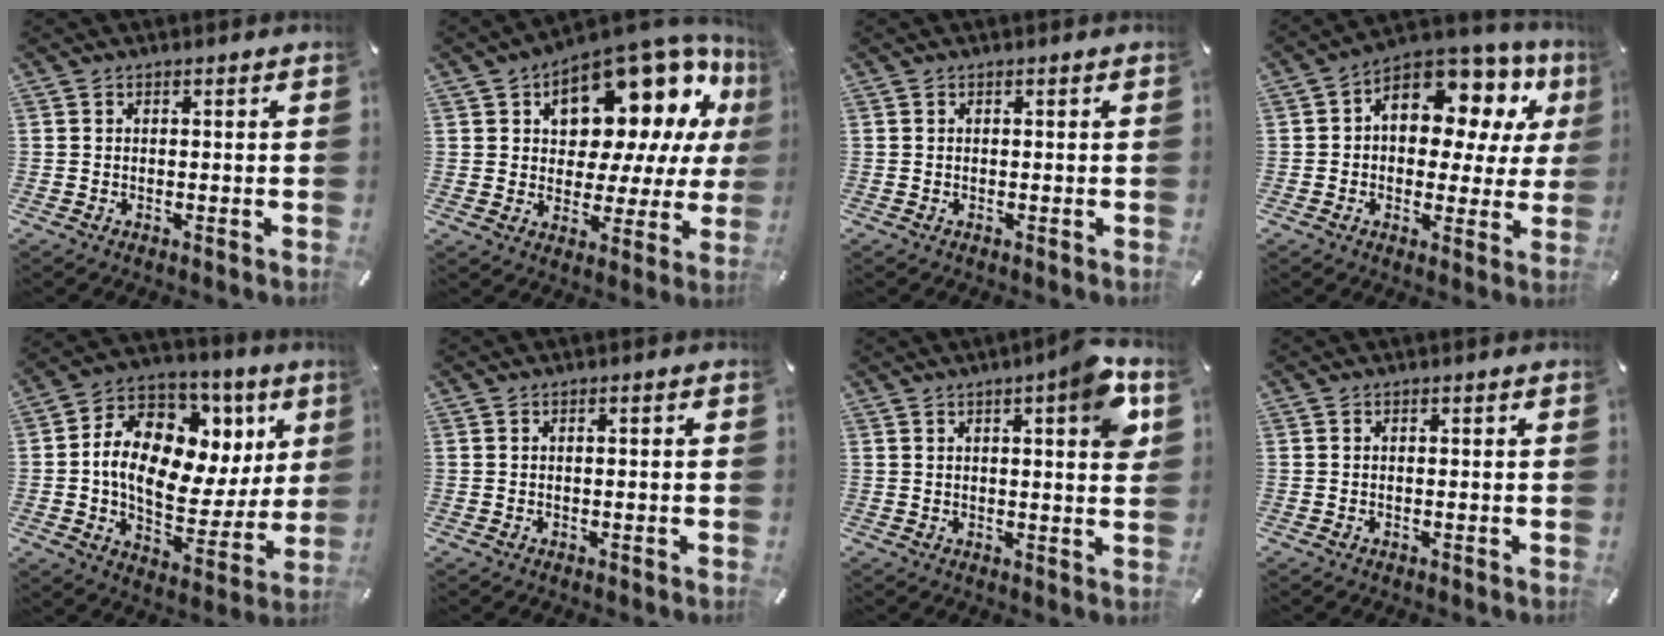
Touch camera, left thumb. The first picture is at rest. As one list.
[{"total": 17.3, "force": [10.9, 10.0, 9.0], "torque": [-0.131, -0.094, 0.187]}, {"total": 0.0}, {"total": 12.8, "force": [5.4, 8.4, 8.1], "torque": [-0.113, -0.045, 0.093]}, {"total": 15.0, "force": [3.2, 10.7, 10.0], "torque": [-0.152, -0.036, 0.053]}, {"total": 0.8, "force": [-0.1, 0.1, 0.8], "torque": [-0.013, -0.001, -0.002]}, {"total": 8.5, "force": [3.6, 1.6, 7.6], "torque": [-0.099, -0.017, 0.051]}, {"total": 0.0}]